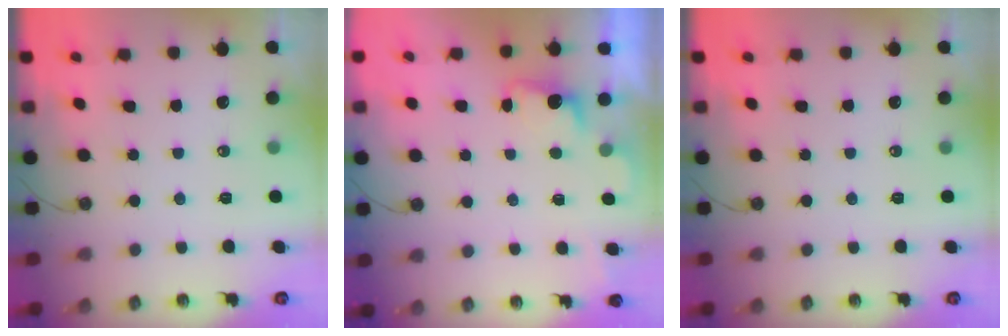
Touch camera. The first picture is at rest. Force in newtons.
{"total": 1.3, "press": 1.0, "slide": 0.8}
{"total": 0.0}